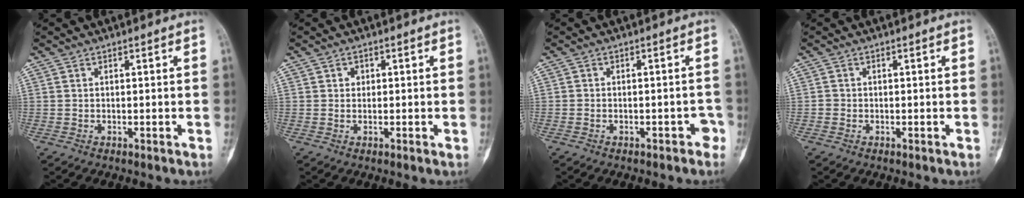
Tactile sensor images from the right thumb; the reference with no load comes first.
{"total": 1.2, "force": [0.2, 1.0, 0.5], "torque": [-0.004, 0.001, 0.002]}
{"total": 2.6, "force": [-1.7, 1.5, 1.3], "torque": [-0.004, 0.018, -0.021]}
{"total": 0.8, "force": [-0.3, 0.8, 0.1], "torque": [0.000, 0.004, -0.008]}